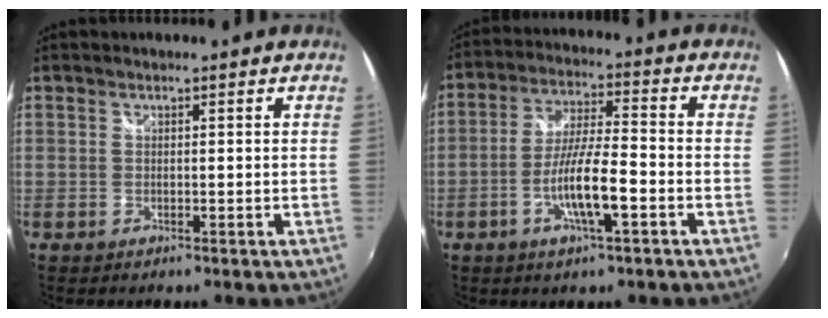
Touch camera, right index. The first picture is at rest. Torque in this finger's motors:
{"motor_torque": [1.55, -0.59, 0.73, 0.18]}